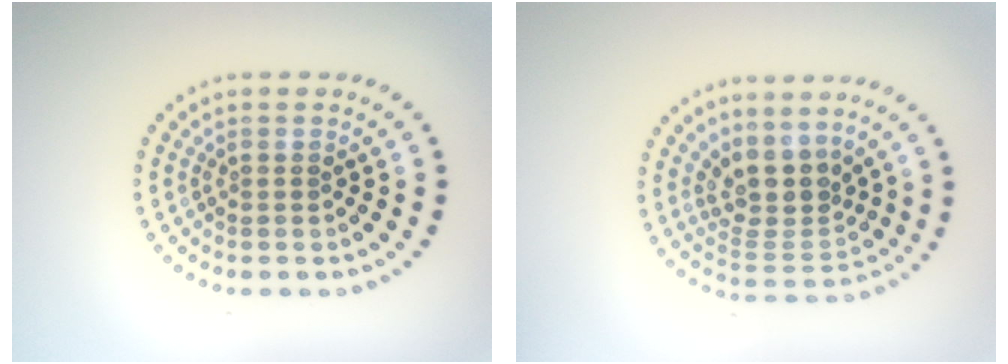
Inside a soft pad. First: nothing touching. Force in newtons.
{"total": 4.0, "press": 3.2, "slide": 2.3}